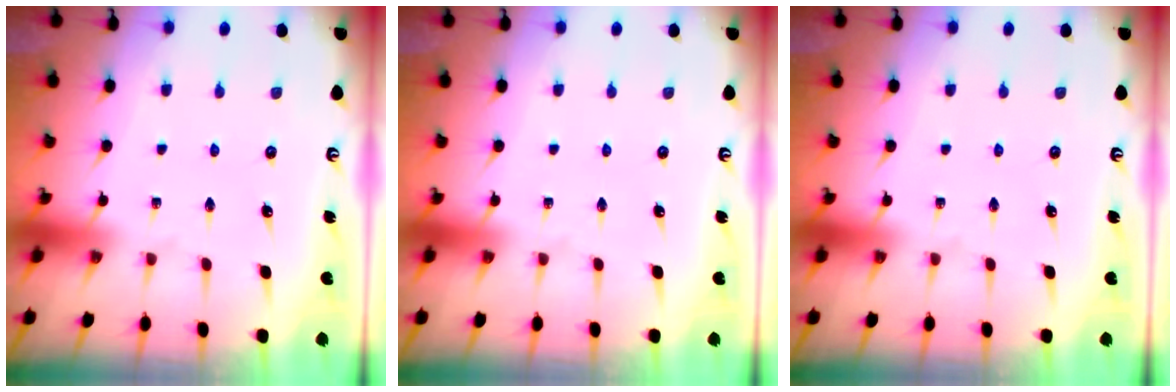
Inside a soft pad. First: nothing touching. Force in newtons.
{"total": 0.0}
{"total": 0.0}